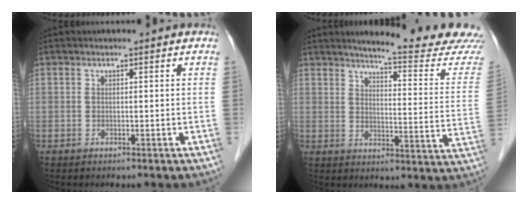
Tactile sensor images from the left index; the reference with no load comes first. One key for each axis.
{"total": 16.8, "fx": 15.9, "fy": -1.1, "fz": 5.1, "tx": -0.072, "ty": -0.105, "tz": 0.183}